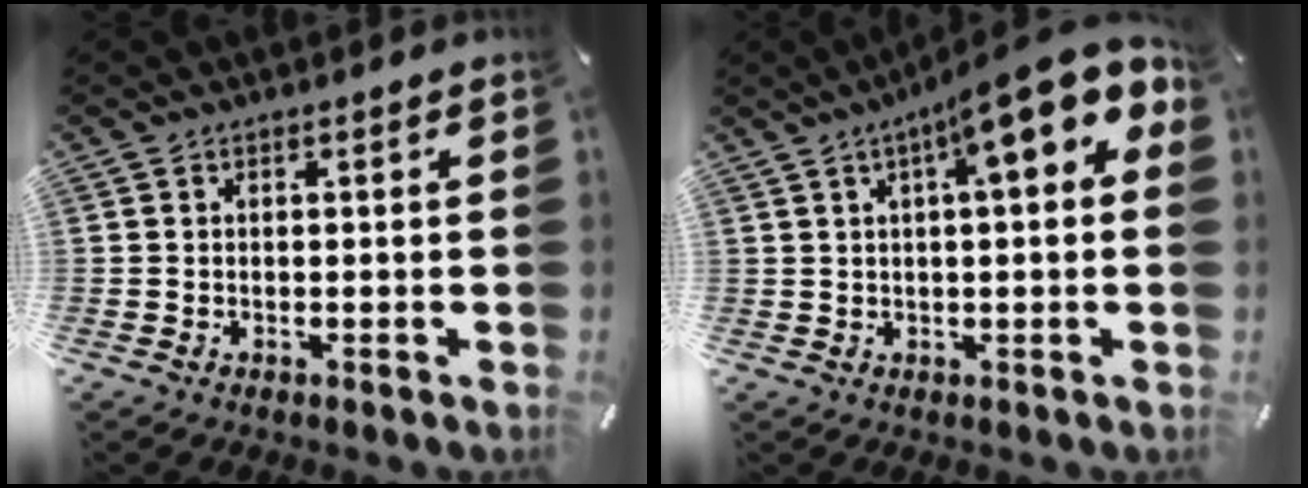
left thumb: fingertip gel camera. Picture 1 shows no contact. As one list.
[{"total": 13.5, "force": [6.8, 2.7, 11.3], "torque": [-0.175, -0.041, 0.106]}]